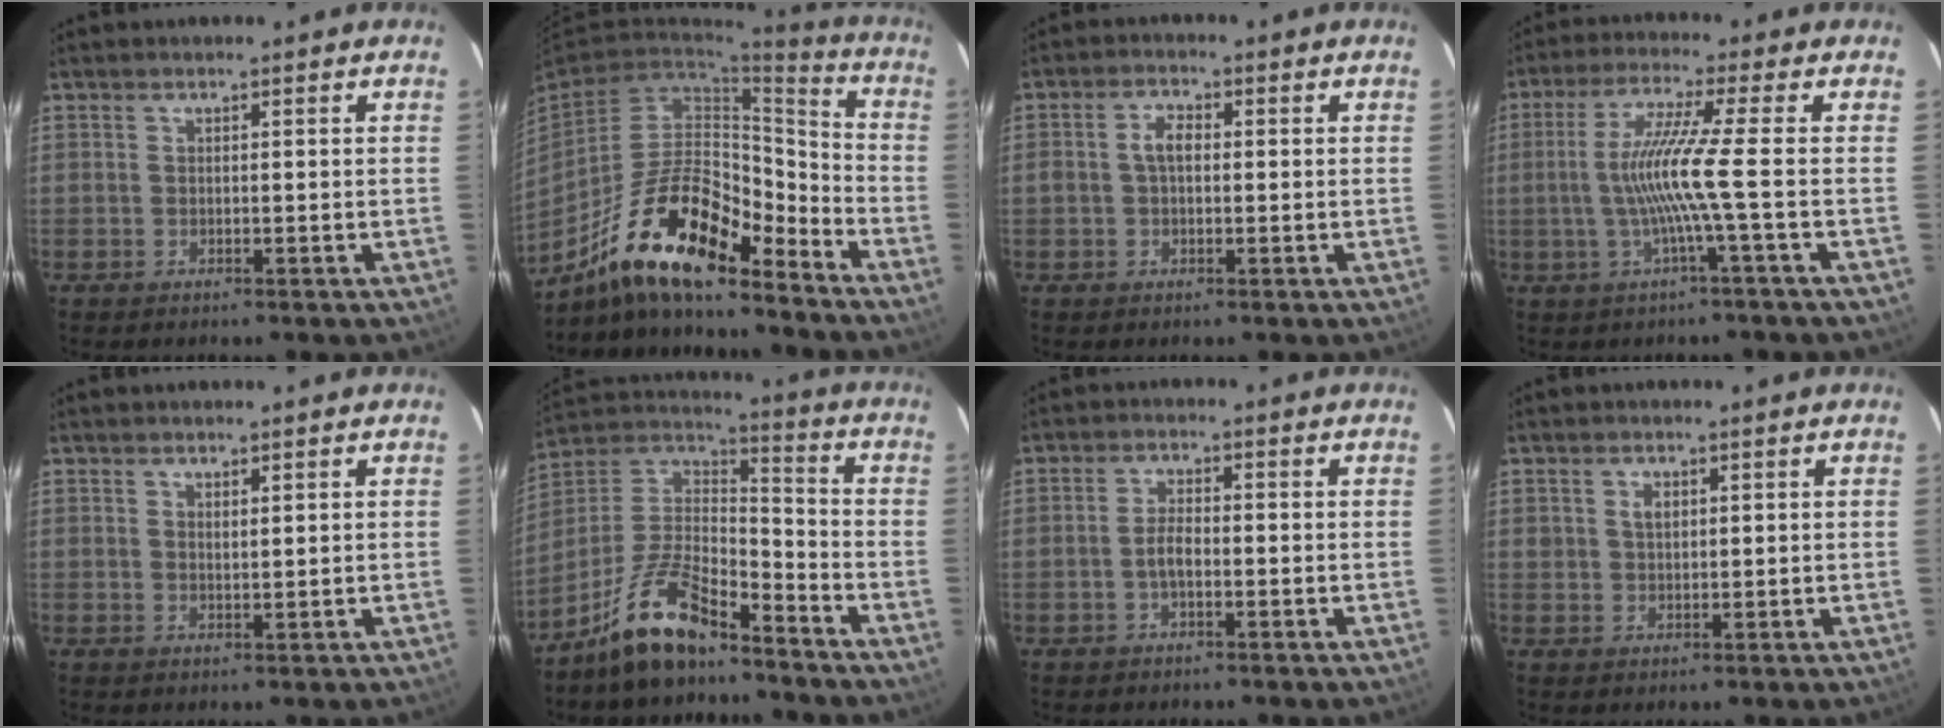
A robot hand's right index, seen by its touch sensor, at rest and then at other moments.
{"total": 18.4, "force": [-13.5, 5.0, 11.4], "torque": [-0.216, 0.000, -0.242]}
{"total": 3.5, "force": [0.1, 2.1, 2.8], "torque": [-0.053, 0.010, 0.003]}
{"total": 8.7, "force": [-1.6, -2.2, 8.3], "torque": [-0.164, -0.006, -0.025]}
{"total": 1.3, "force": [0.9, 0.4, 0.8], "torque": [-0.013, 0.000, 0.017]}
{"total": 14.5, "force": [-10.6, 4.9, 8.6], "torque": [-0.190, 0.012, -0.198]}
{"total": 2.8, "force": [-1.0, 1.0, 2.4], "torque": [-0.049, 0.005, -0.018]}
{"total": 2.3, "force": [0.9, 1.7, 1.3], "torque": [-0.018, 0.005, 0.017]}